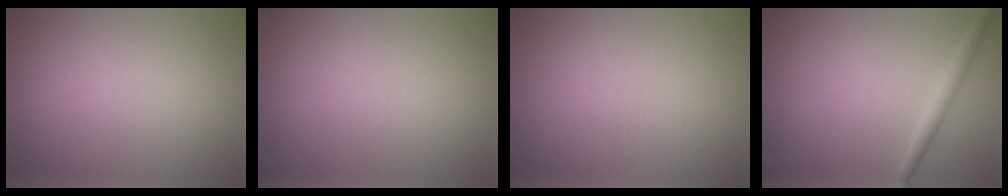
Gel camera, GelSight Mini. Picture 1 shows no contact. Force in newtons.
{"total": 0.0}
{"total": 0.0}
{"total": 1.7, "press": 1.7, "slide": 0.0}